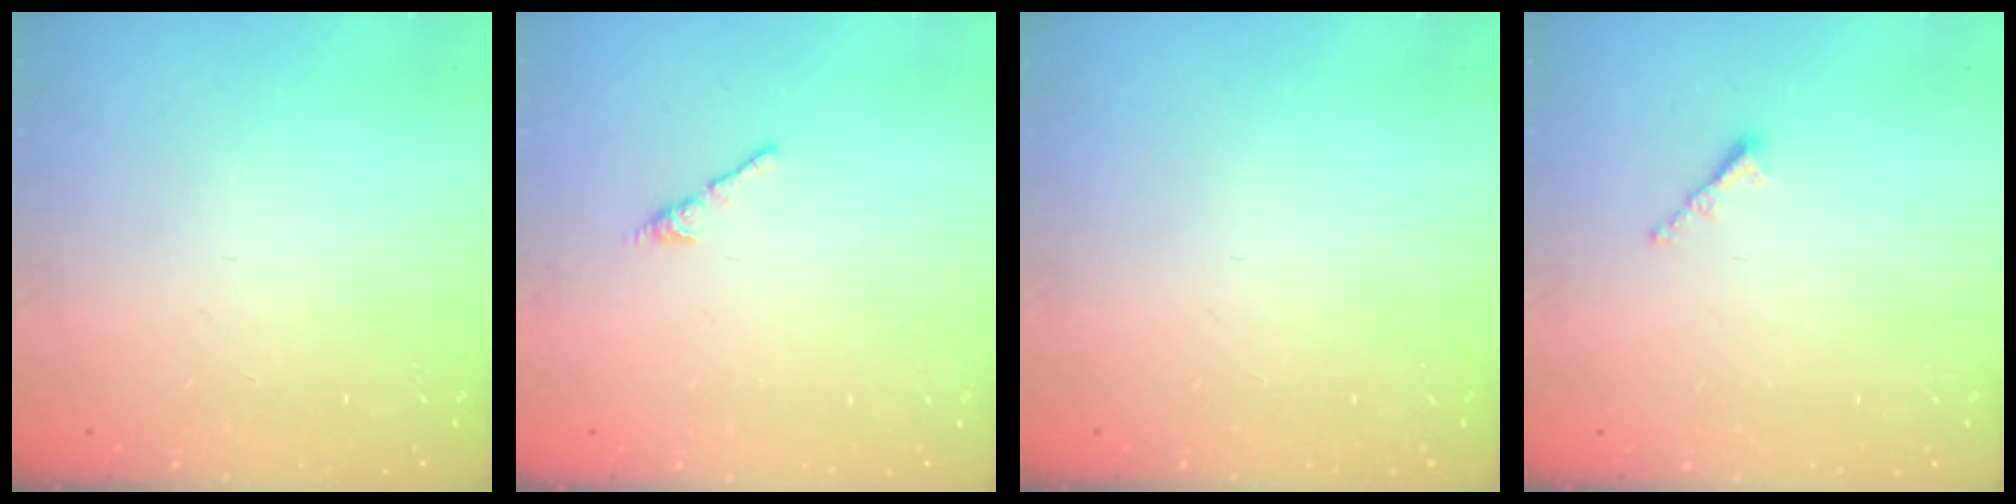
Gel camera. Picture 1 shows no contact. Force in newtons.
{"total": 2.7, "press": 2.7, "slide": 0.7}
{"total": 0.0}
{"total": 1.0, "press": 0.9, "slide": 0.4}